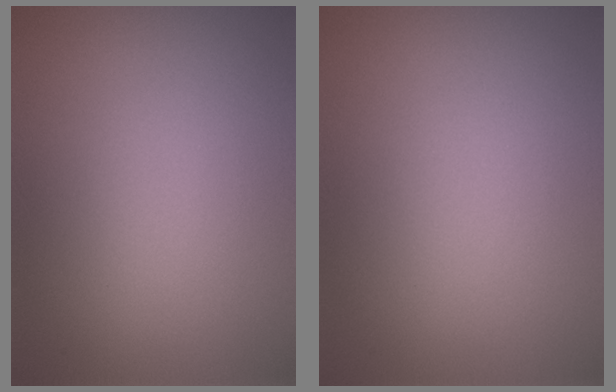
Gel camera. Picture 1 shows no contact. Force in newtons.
{"total": 0.0}